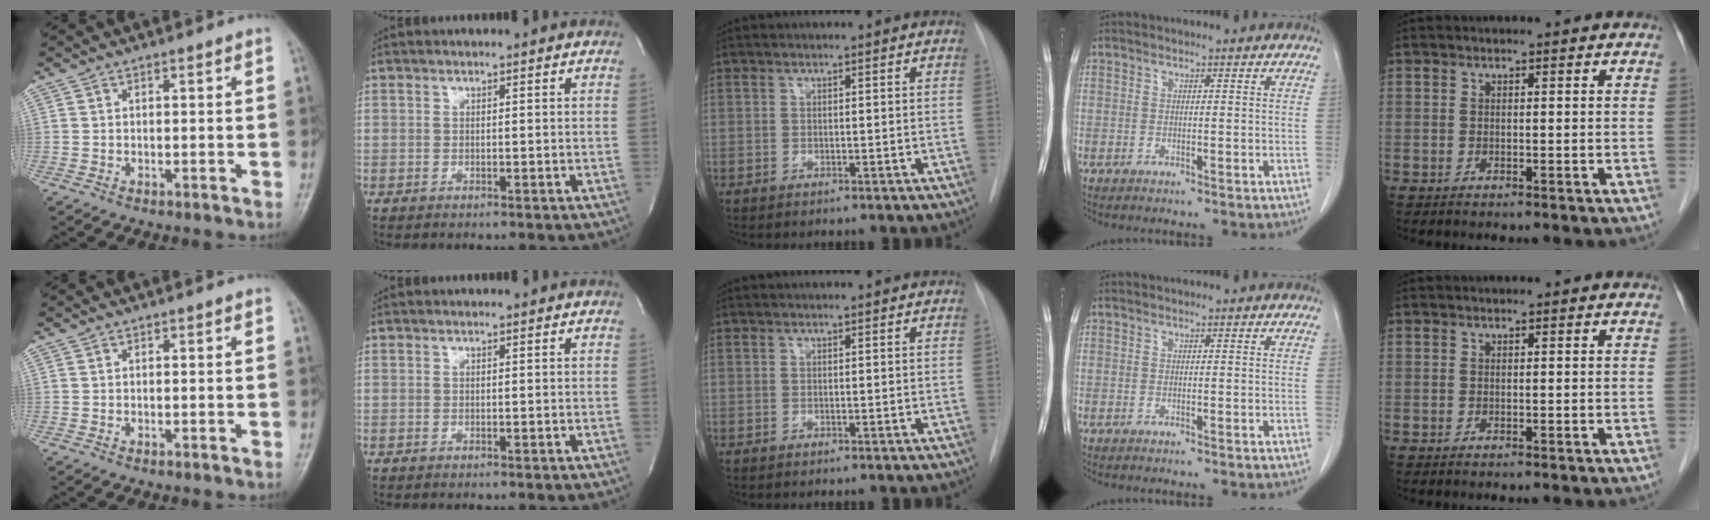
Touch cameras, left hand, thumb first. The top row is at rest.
{}